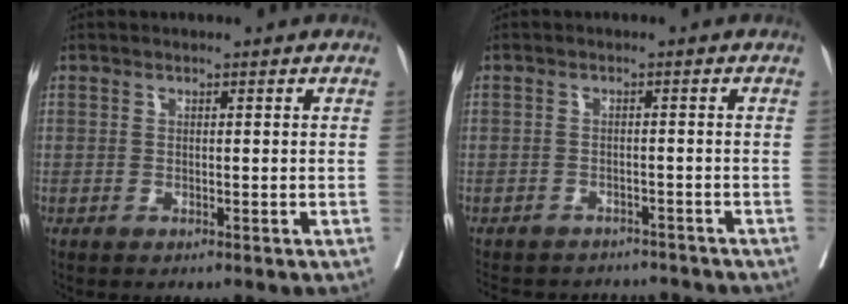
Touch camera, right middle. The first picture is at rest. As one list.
[{"total": 9.9, "force": [-8.8, 4.4, 1.2], "torque": [-0.021, 0.011, -0.106]}]